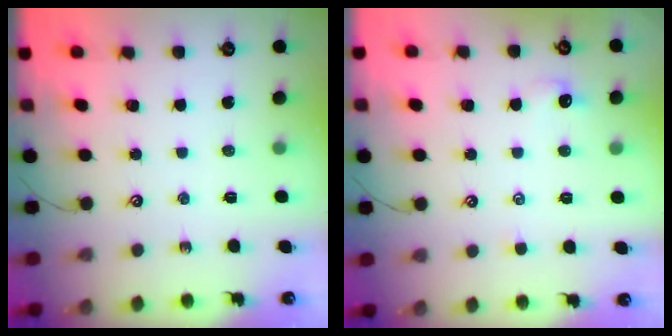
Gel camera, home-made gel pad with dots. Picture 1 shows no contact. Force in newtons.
{"total": 1.9, "press": 1.8, "slide": 0.4}